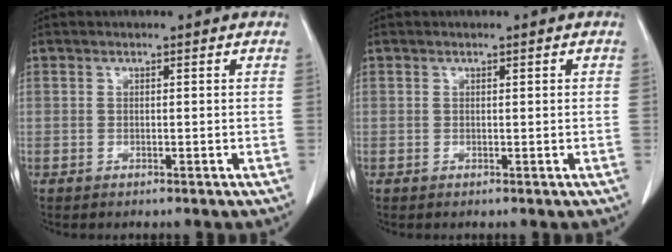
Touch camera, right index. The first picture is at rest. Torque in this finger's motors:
{"motor_torque": [-0.23, 0.14, -0.02, -0.01]}